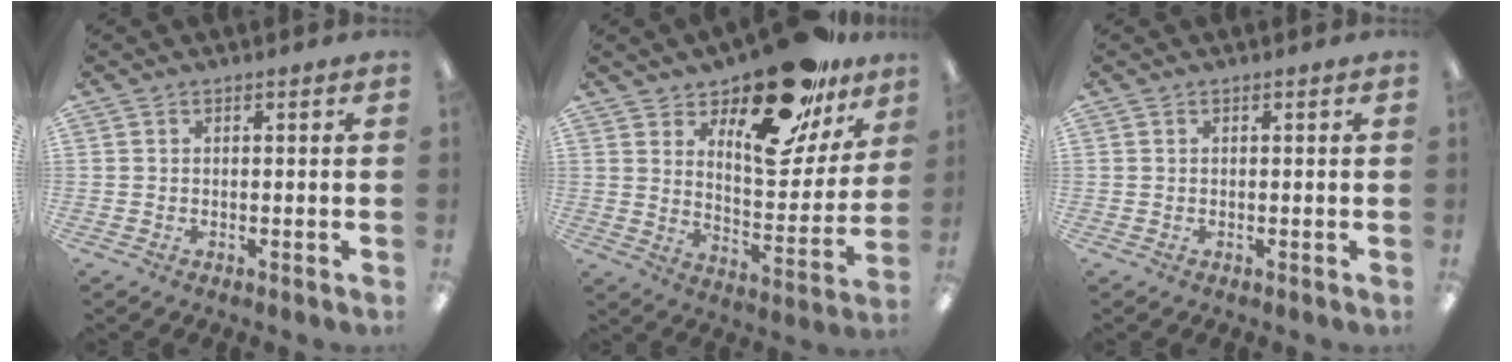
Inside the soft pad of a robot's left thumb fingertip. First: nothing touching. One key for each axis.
{"total": 24.7, "fx": 17.6, "fy": 10.2, "fz": 13.9, "tx": -0.193, "ty": -0.106, "tz": 0.293}
{"total": 0.0}